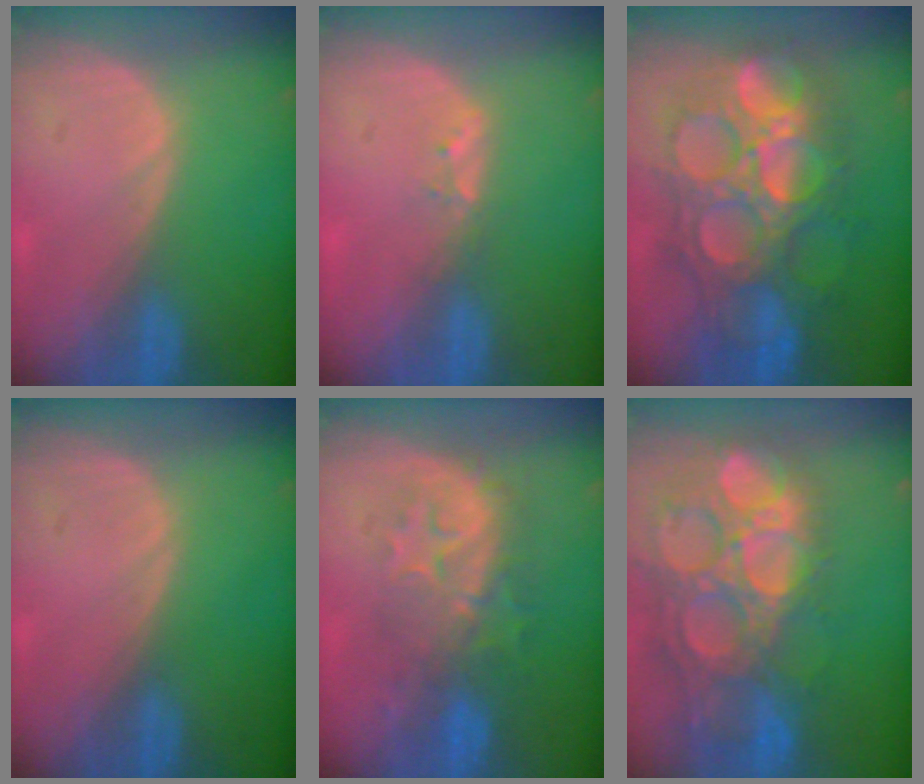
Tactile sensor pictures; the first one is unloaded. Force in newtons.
{"total": 1.7, "press": 1.5, "slide": 0.9}
{"total": 13.5, "press": 13.4, "slide": 1.5}
{"total": 0.0}
{"total": 8.5, "press": 8.4, "slide": 1.3}
{"total": 15.7, "press": 13.0, "slide": 8.8}